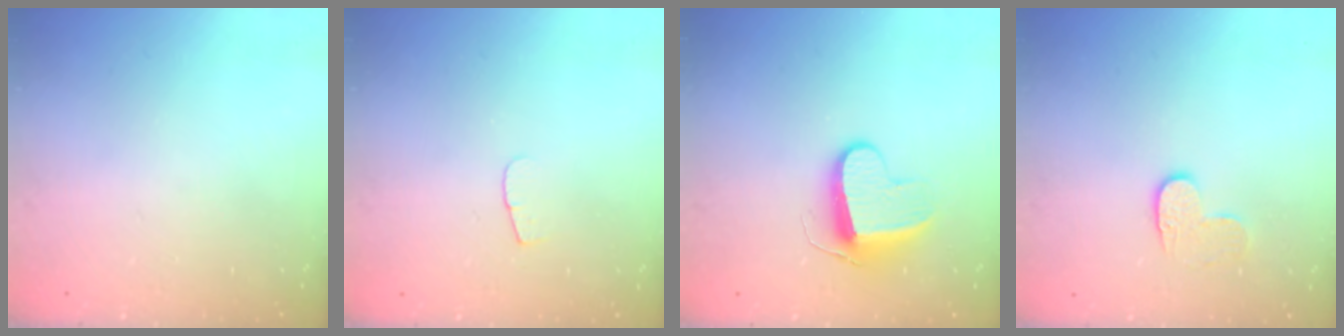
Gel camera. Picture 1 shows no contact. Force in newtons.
{"total": 3.7, "press": 3.7, "slide": 0.4}
{"total": 9.1, "press": 9.1, "slide": 0.2}
{"total": 6.7, "press": 6.7, "slide": 0.5}